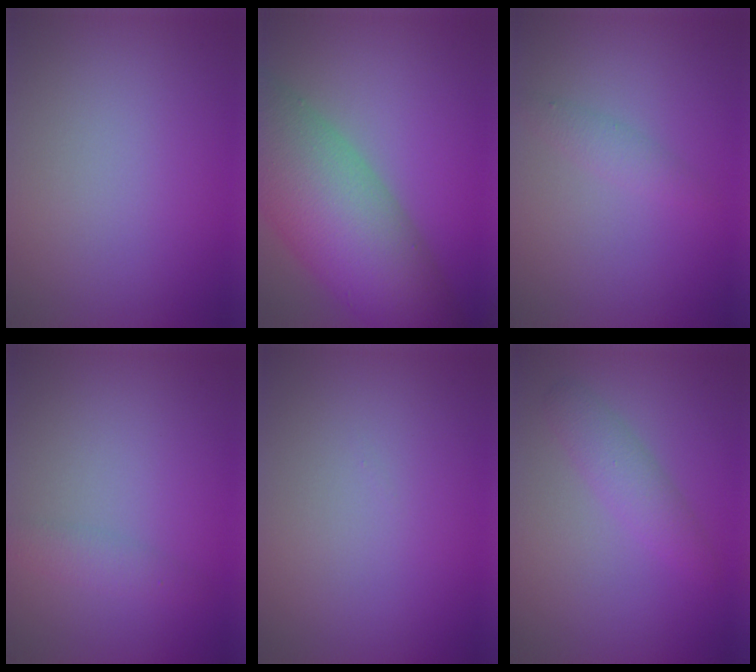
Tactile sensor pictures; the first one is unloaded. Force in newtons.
{"total": 13.6, "press": 13.6, "slide": 0.7}
{"total": 1.4, "press": 1.4, "slide": 0.1}
{"total": 1.6, "press": 1.6, "slide": 0.1}
{"total": 0.0}
{"total": 2.4, "press": 2.4, "slide": 0.1}